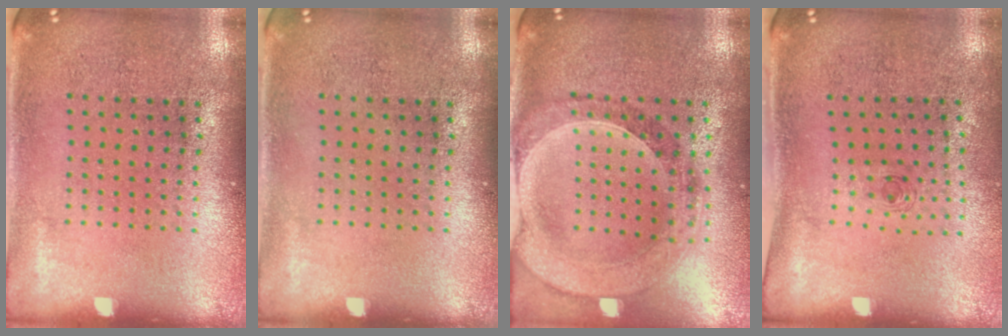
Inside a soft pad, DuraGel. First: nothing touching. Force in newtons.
{"total": 0.0}
{"total": 1.4, "press": 1.4, "slide": 0.3}
{"total": 0.6, "press": 0.2, "slide": 0.5}